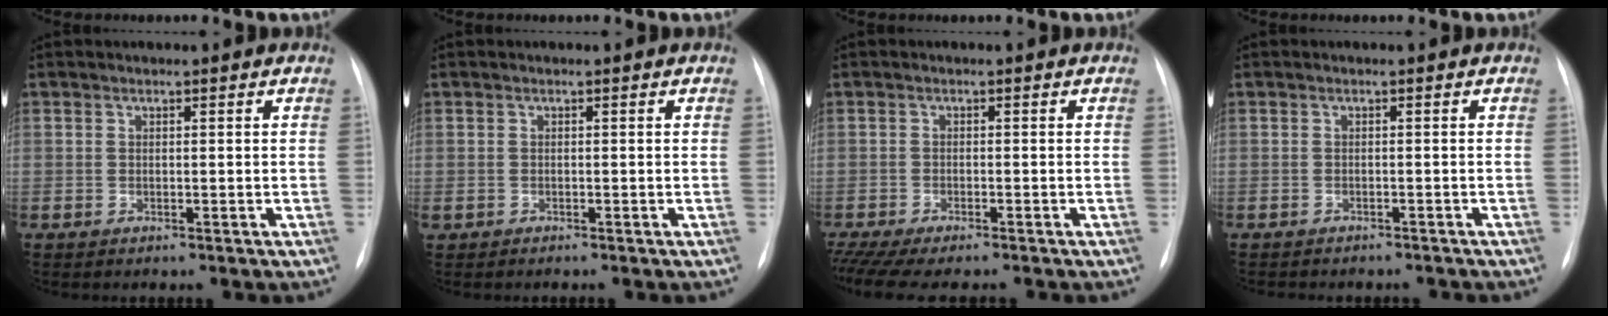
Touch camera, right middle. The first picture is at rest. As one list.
[{"total": 1.3, "force": [-1.0, 0.7, 0.5], "torque": [-0.013, -0.001, -0.012]}, {"total": 9.5, "force": [-8.1, 1.4, 4.7], "torque": [-0.065, -0.010, -0.119]}, {"total": 6.7, "force": [-5.9, 2.1, 2.2], "torque": [-0.023, 0.004, -0.067]}]